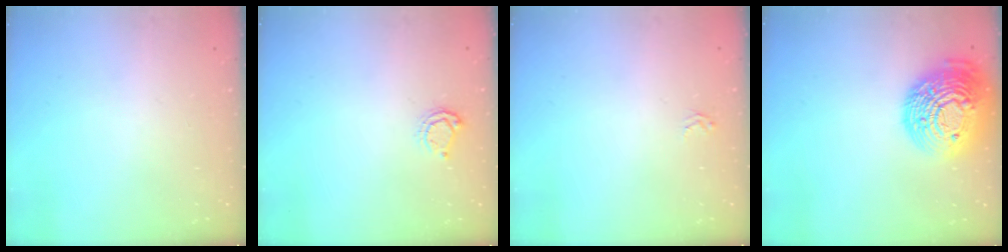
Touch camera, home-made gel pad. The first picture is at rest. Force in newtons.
{"total": 4.8, "press": 4.8, "slide": 0.5}
{"total": 1.9, "press": 1.9, "slide": 0.2}
{"total": 22.1, "press": 22.0, "slide": 1.7}